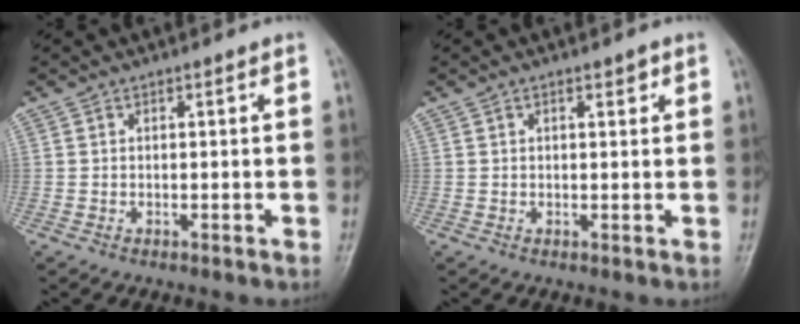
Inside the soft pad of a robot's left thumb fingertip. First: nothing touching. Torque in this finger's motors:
{"motor_torque": [-0.48, -0.20, -0.11, -0.17, -0.01]}